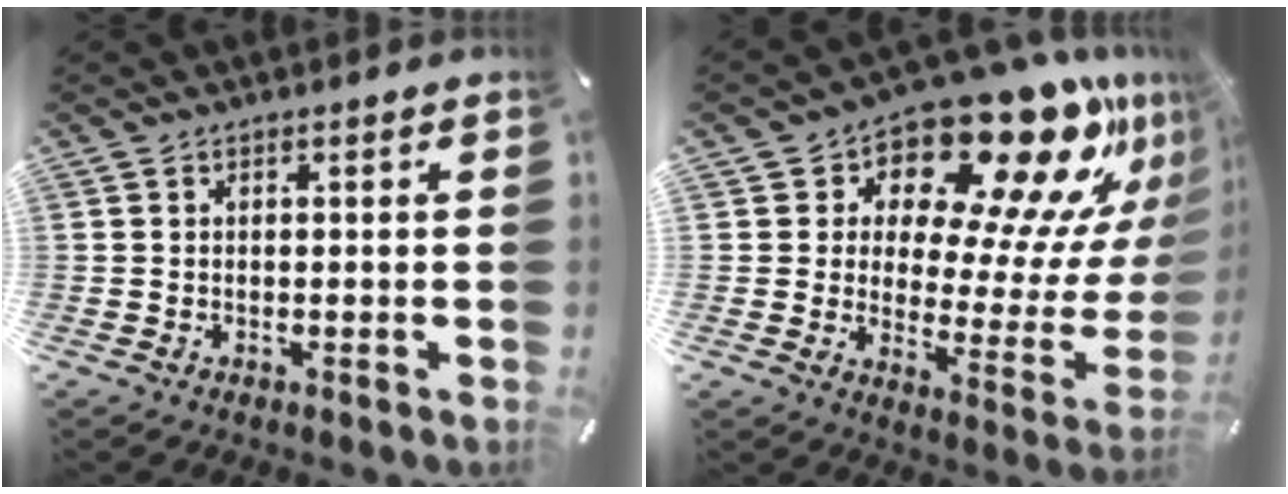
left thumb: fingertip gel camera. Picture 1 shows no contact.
{"total": 21.8, "force": [16.2, 8.7, 11.7], "torque": [-0.150, -0.145, 0.265]}